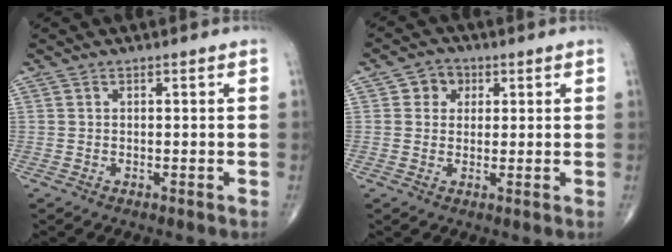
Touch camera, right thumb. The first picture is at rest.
{"total": 4.0, "force": [1.2, 3.5, 1.4], "torque": [0.003, 0.002, 0.012]}